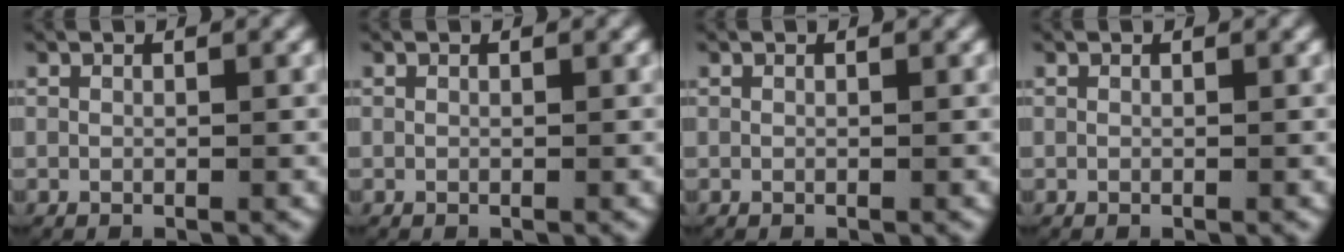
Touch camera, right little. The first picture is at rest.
{"total": 0.0}
{"total": 0.0}
{"total": 0.0}